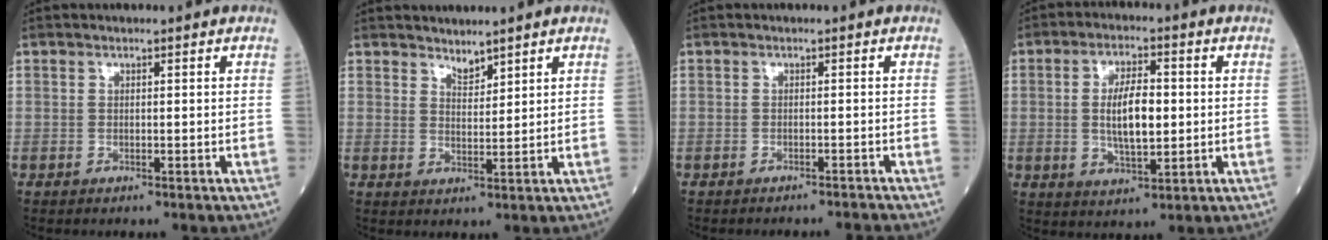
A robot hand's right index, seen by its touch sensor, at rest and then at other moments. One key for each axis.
{"total": 2.3, "fx": 2.2, "fy": 0.5, "fz": 0.5, "tx": -0.009, "ty": -0.004, "tz": 0.043}
{"total": 2.8, "fx": -2.7, "fy": -0.8, "fz": 0.0, "tx": 0.006, "ty": -0.005, "tz": -0.034}
{"total": 8.1, "fx": 0.2, "fy": 2.9, "fz": 7.6, "tx": -0.144, "ty": 0.002, "tz": 0.005}